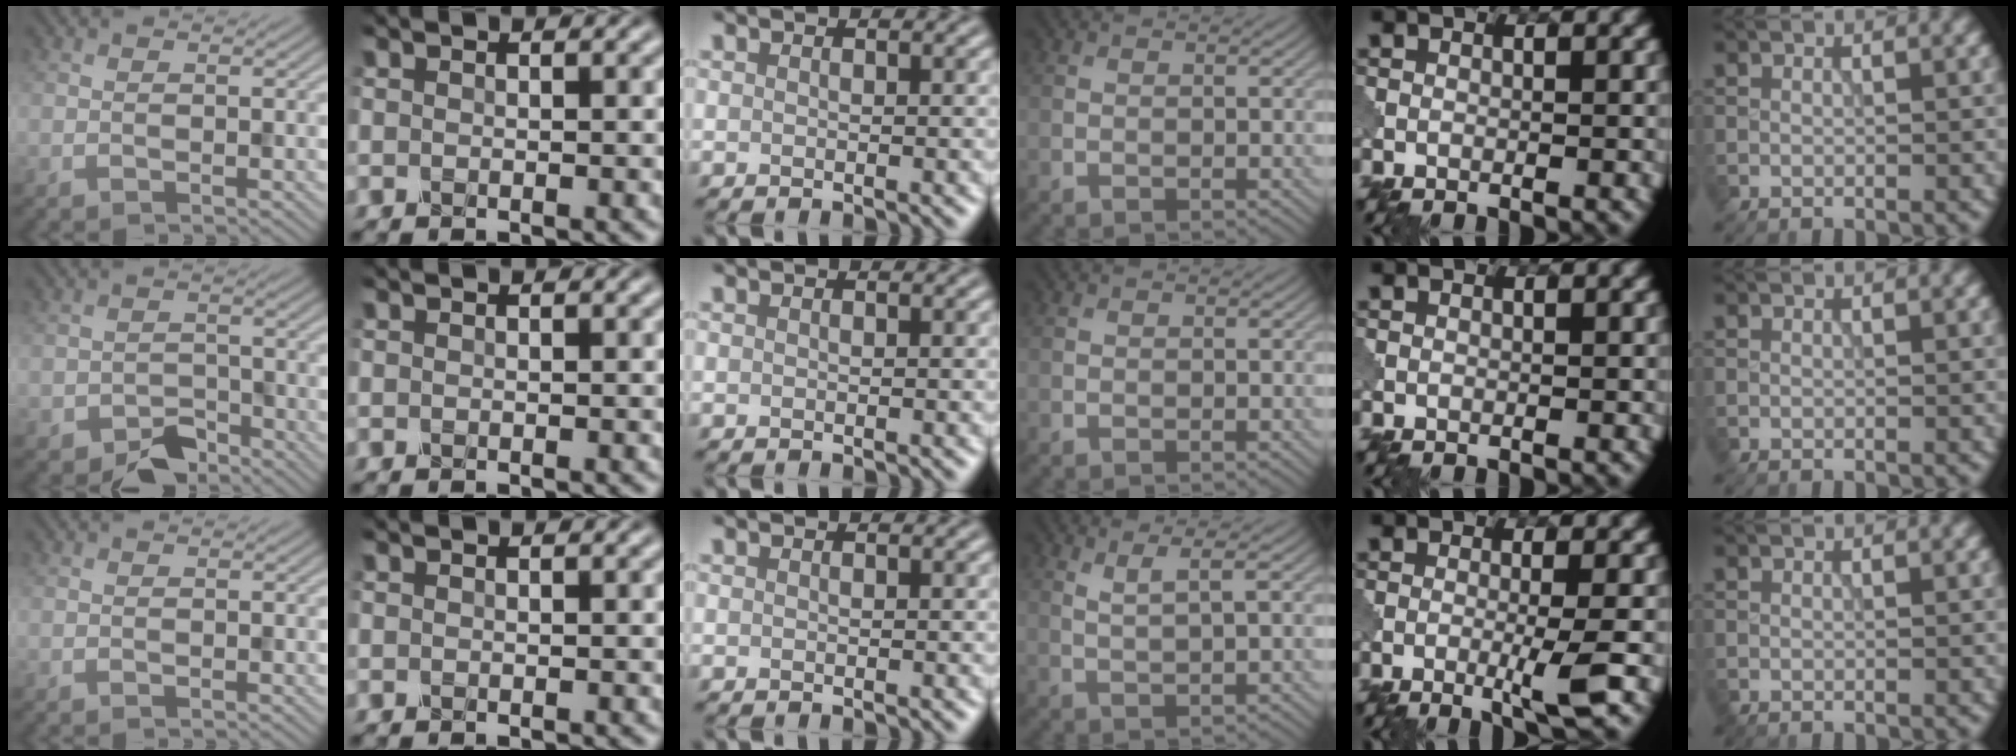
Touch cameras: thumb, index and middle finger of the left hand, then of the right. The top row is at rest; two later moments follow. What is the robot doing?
{"motion": "disassemble", "object": "pitcher"}